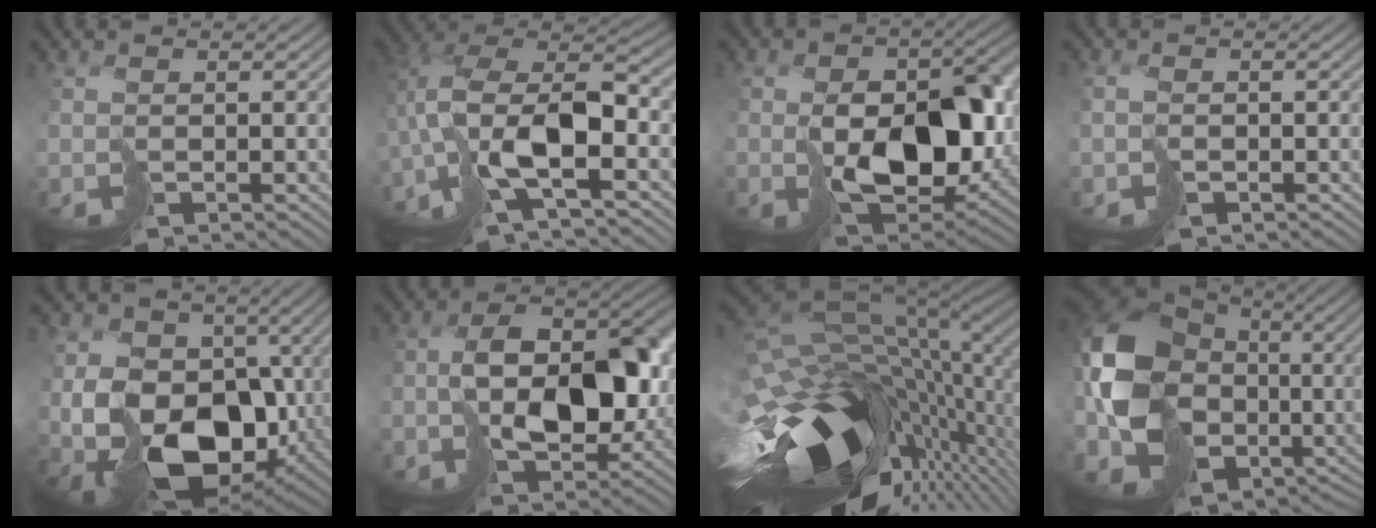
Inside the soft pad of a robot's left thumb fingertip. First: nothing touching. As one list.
[{"total": 11.5, "force": [-3.8, 4.8, 9.7], "torque": [-0.192, 0.008, -0.081]}, {"total": 12.9, "force": [-0.9, 8.6, 9.6], "torque": [-0.130, -0.018, -0.002]}, {"total": 2.1, "force": [-0.6, 1.9, 0.7], "torque": [-0.012, 0.003, -0.011]}, {"total": 14.9, "force": [-2.2, 10.6, 10.2], "torque": [-0.181, -0.020, -0.027]}, {"total": 10.9, "force": [-0.7, 7.0, 8.3], "torque": [-0.122, 0.007, 0.000]}, {"total": 17.2, "force": [-4.9, 9.2, 13.7], "torque": [-0.275, -0.026, -0.076]}, {"total": 19.1, "force": [-2.1, 15.0, 11.6], "torque": [-0.262, -0.030, -0.010]}]